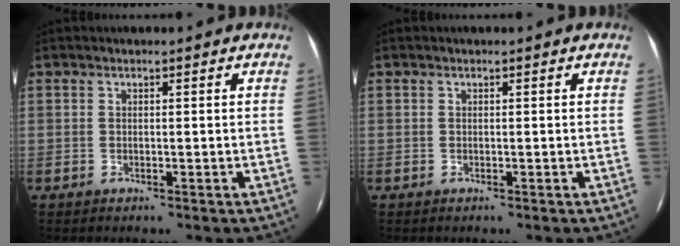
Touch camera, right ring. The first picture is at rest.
{"total": 0.0}